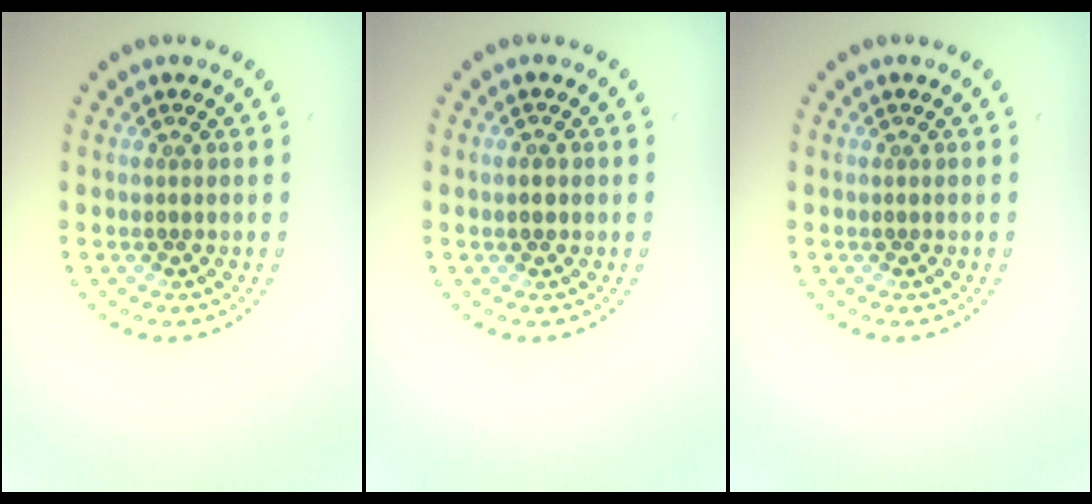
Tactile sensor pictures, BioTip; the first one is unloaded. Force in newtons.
{"total": 1.4, "press": 1.4, "slide": 0.1}
{"total": 0.0}